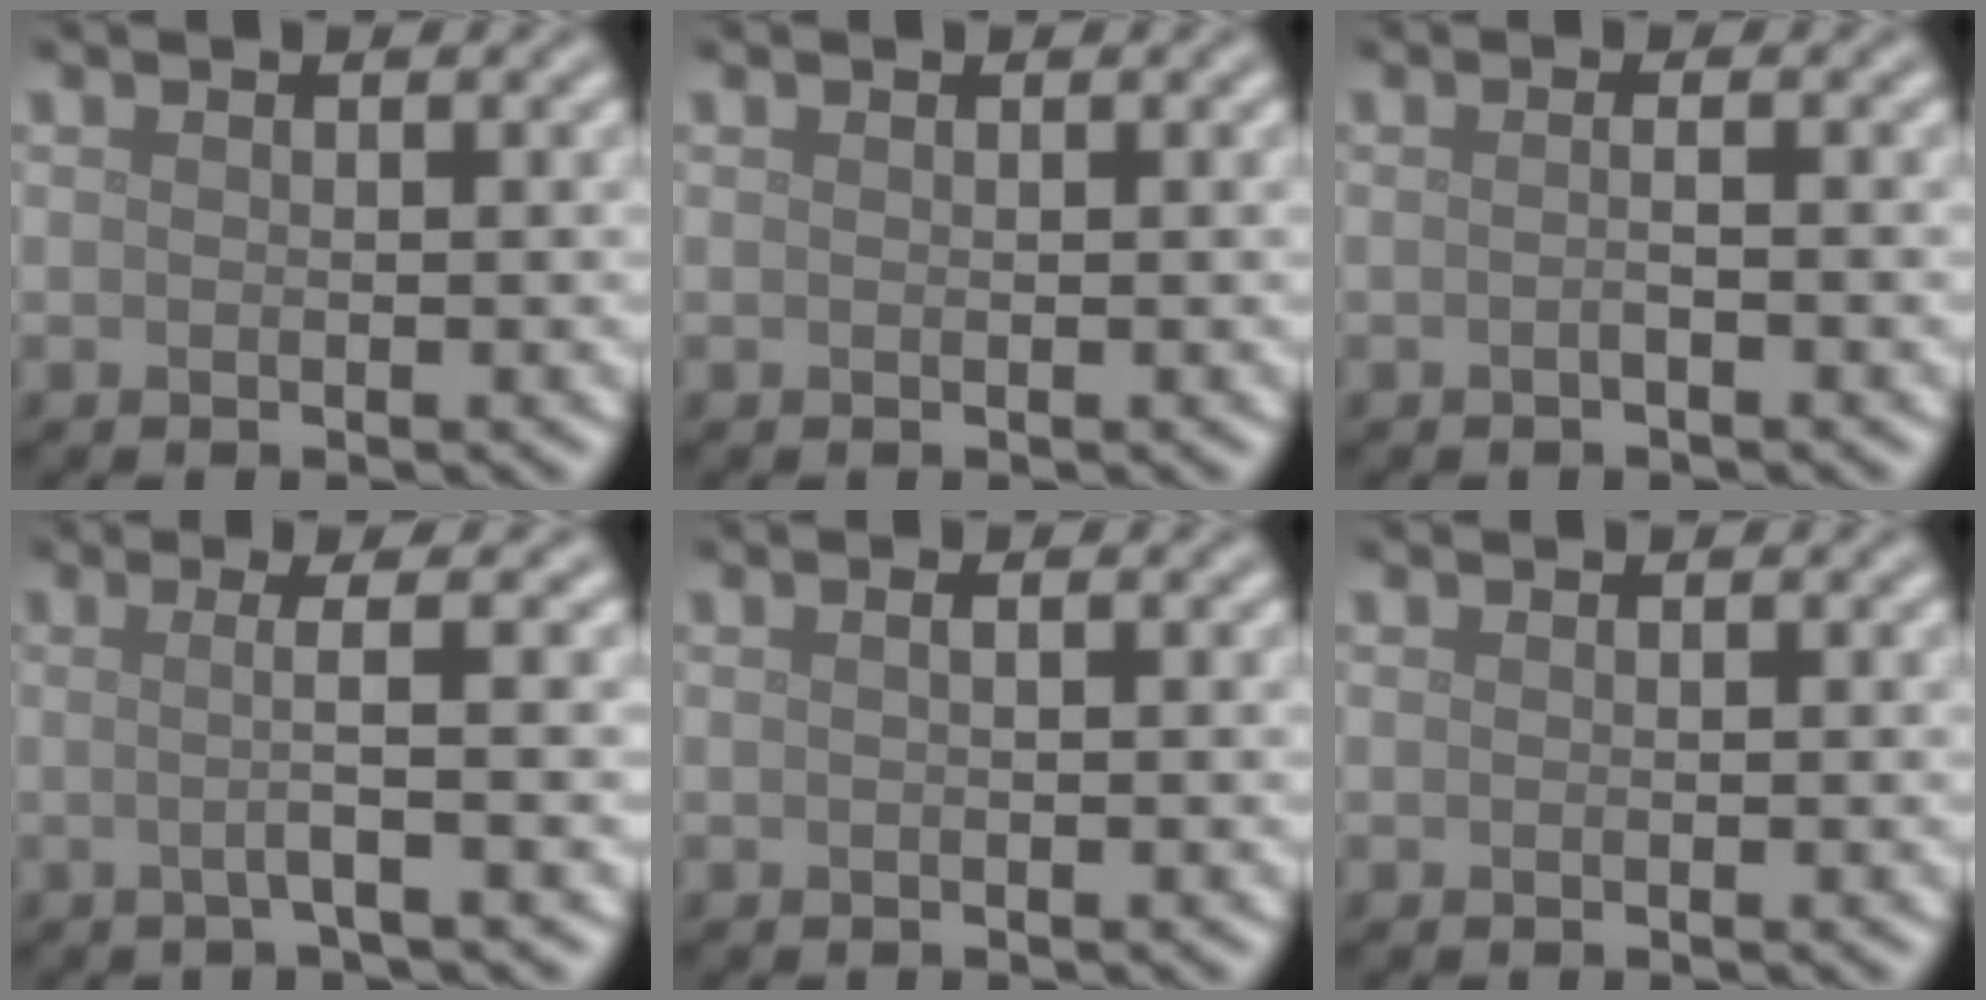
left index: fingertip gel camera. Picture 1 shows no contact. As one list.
[{"total": 0.0}, {"total": 1.3, "force": [-0.2, 0.5, 1.2], "torque": [-0.012, -0.007, -0.011]}, {"total": 3.3, "force": [0.1, 0.5, 3.2], "torque": [-0.054, -0.001, -0.010]}, {"total": 0.8, "force": [0.2, 0.3, 0.8], "torque": [-0.010, 0.000, -0.003]}, {"total": 0.0}]